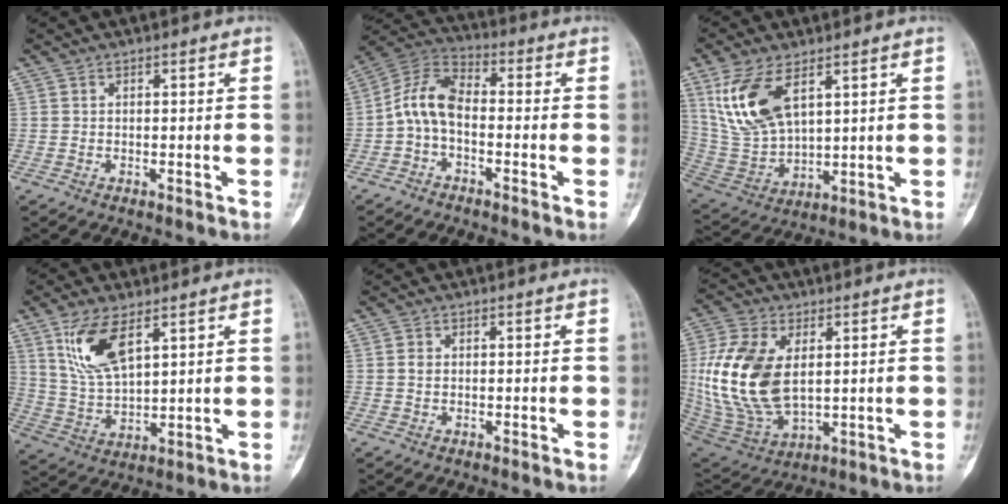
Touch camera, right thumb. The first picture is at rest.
{"total": 8.5, "force": [-1.7, 5.1, 6.6], "torque": [-0.119, 0.032, -0.050]}
{"total": 14.0, "force": [6.5, 6.9, 10.3], "torque": [-0.202, -0.021, 0.144]}
{"total": 11.1, "force": [5.7, 4.7, 8.3], "torque": [-0.157, -0.023, 0.123]}
{"total": 1.4, "force": [0.2, 1.1, 0.9], "torque": [-0.012, 0.000, 0.005]}
{"total": 18.9, "force": [2.4, 11.2, 15.1], "torque": [-0.311, -0.016, 0.056]}